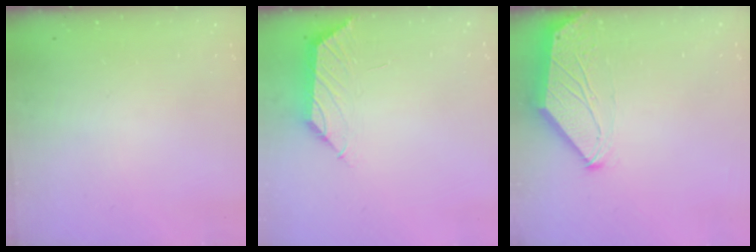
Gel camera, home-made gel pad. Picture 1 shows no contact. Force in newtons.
{"total": 2.9, "press": 2.9, "slide": 0.5}
{"total": 0.0}